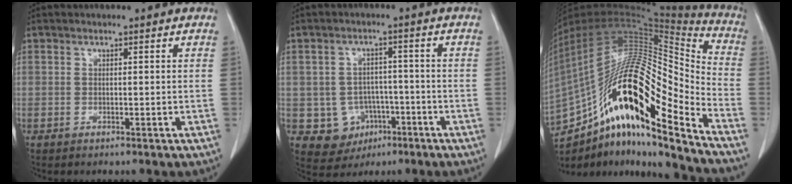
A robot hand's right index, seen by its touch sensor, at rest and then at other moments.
{"total": 6.8, "force": [-2.3, 6.2, 1.4], "torque": [-0.022, 0.010, -0.024]}
{"total": 30.7, "force": [-16.1, 6.5, 25.3], "torque": [-0.449, 0.012, -0.277]}